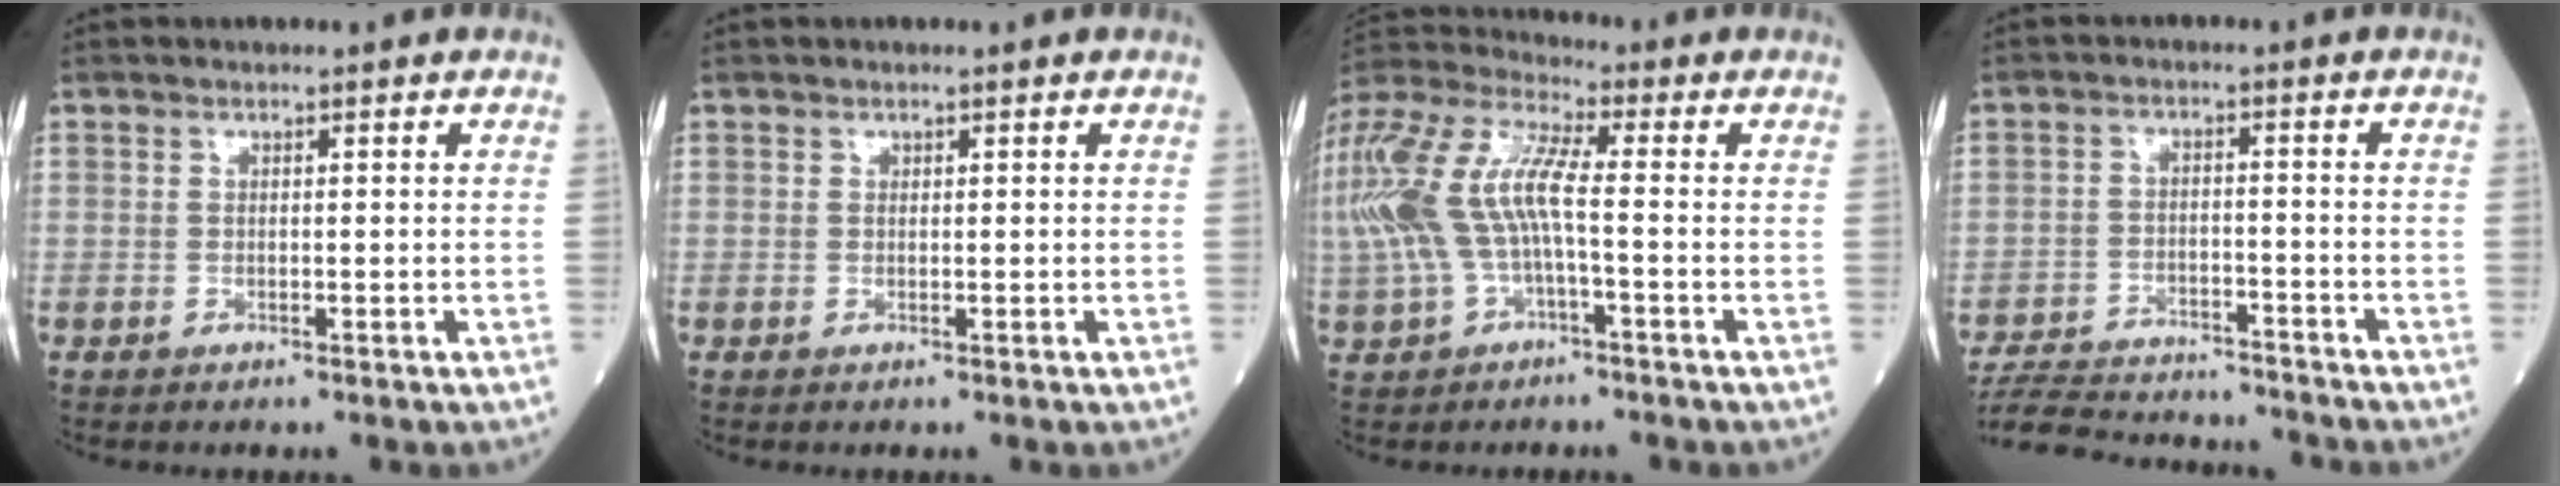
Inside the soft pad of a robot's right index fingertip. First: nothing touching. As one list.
[{"total": 0.0}, {"total": 15.4, "force": [-0.7, 5.1, 14.6], "torque": [-0.343, 0.024, -0.017]}, {"total": 14.9, "force": [-14.0, 2.7, 4.2], "torque": [-0.084, 0.003, -0.209]}]